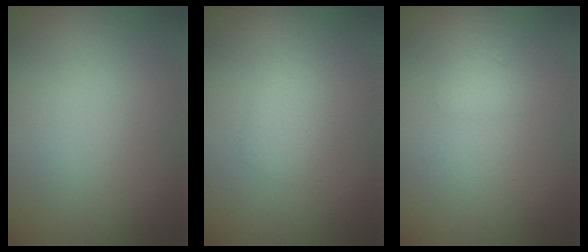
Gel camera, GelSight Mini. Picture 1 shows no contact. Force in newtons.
{"total": 1.2, "press": 1.2, "slide": 0.0}
{"total": 0.8, "press": 0.8, "slide": 0.1}